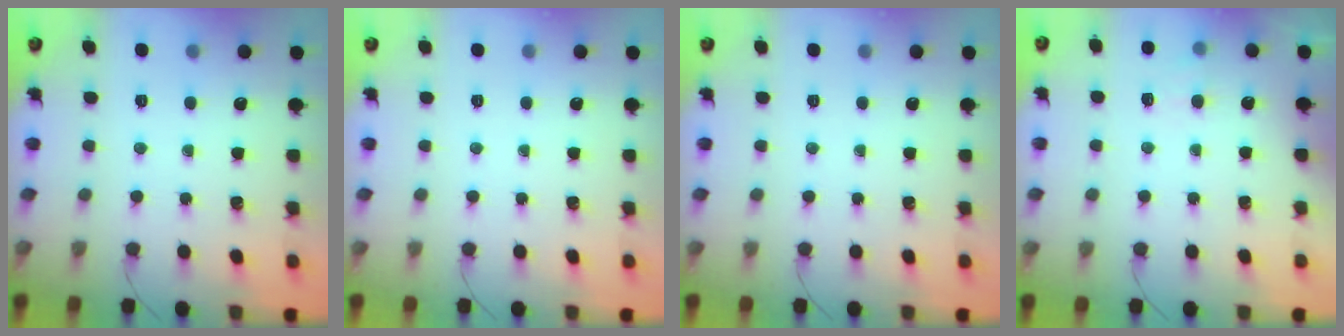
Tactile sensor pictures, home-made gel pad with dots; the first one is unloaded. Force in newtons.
{"total": 0.0}
{"total": 0.0}
{"total": 6.7, "press": 6.5, "slide": 1.6}